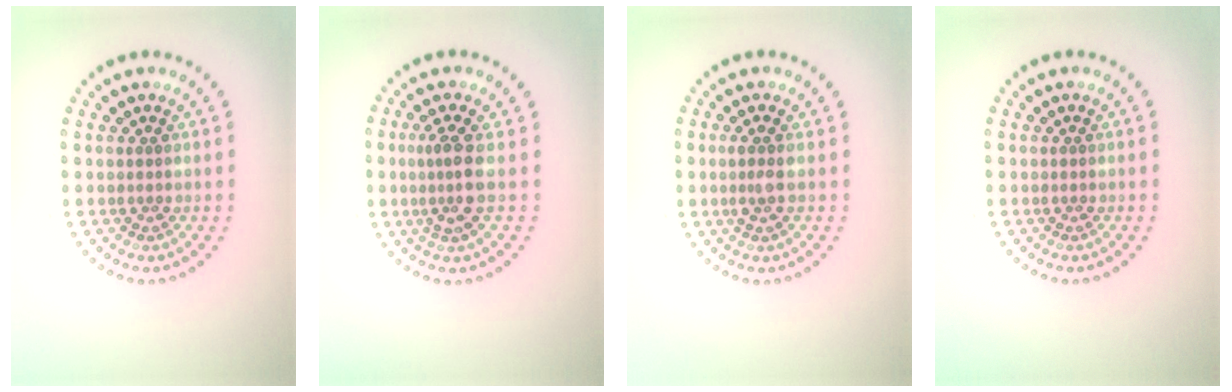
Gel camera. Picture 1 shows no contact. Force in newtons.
{"total": 2.5, "press": 1.9, "slide": 1.7}
{"total": 1.4, "press": 1.2, "slide": 0.8}
{"total": 0.0}